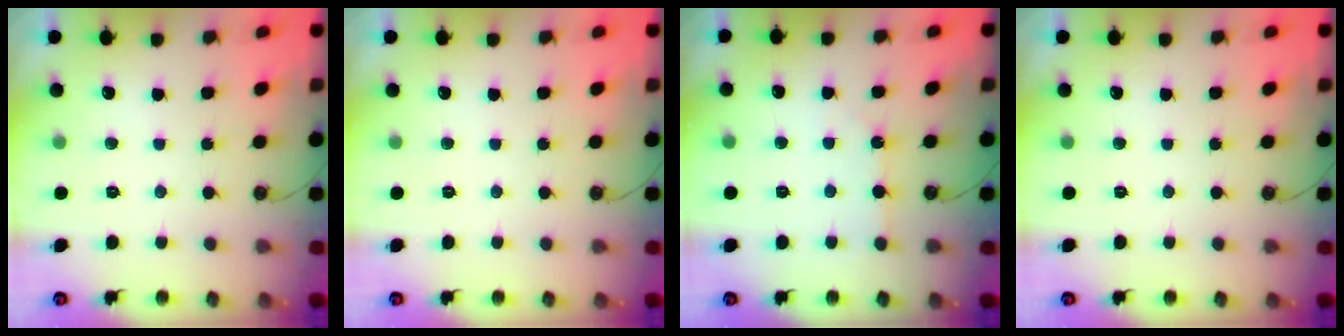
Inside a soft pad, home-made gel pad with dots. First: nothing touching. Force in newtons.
{"total": 0.0}
{"total": 3.9, "press": 3.9, "slide": 0.5}
{"total": 0.0}